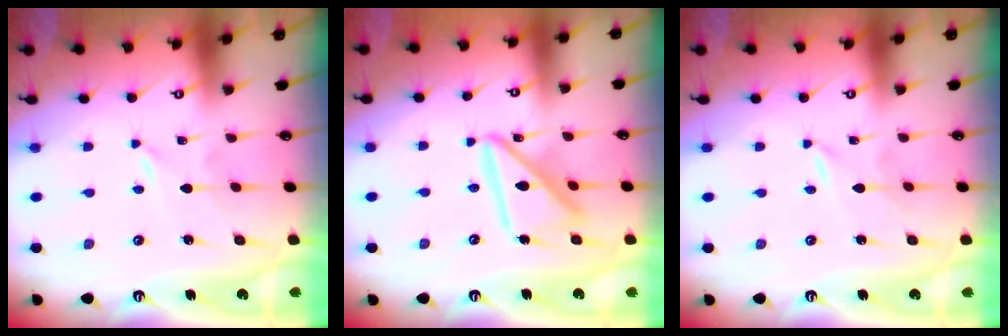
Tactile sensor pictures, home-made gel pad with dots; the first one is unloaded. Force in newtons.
{"total": 15.5, "press": 15.5, "slide": 1.6}
{"total": 0.0}